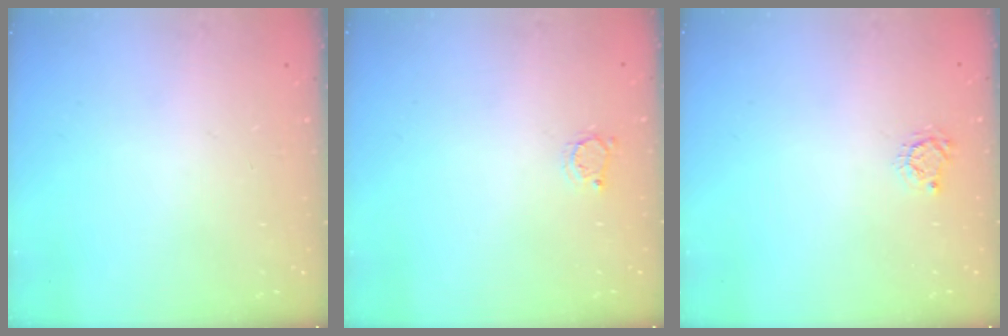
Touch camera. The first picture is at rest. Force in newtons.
{"total": 2.8, "press": 2.7, "slide": 0.4}
{"total": 3.3, "press": 3.2, "slide": 0.4}